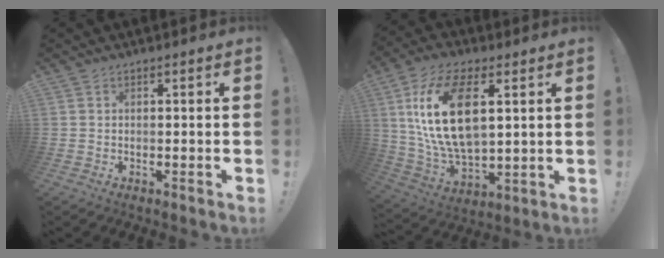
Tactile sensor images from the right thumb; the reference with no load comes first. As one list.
[{"total": 20.2, "force": [6.1, 10.8, 16.0], "torque": [-0.317, -0.018, 0.105]}]